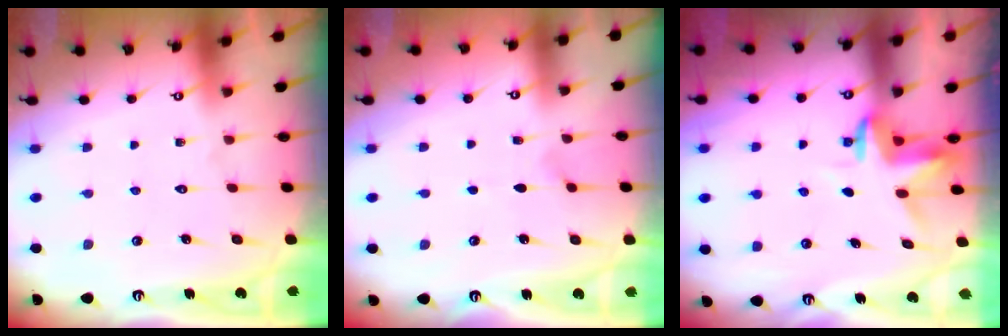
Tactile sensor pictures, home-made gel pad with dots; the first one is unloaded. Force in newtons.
{"total": 3.0, "press": 2.5, "slide": 1.7}
{"total": 3.6, "press": 3.6, "slide": 0.2}